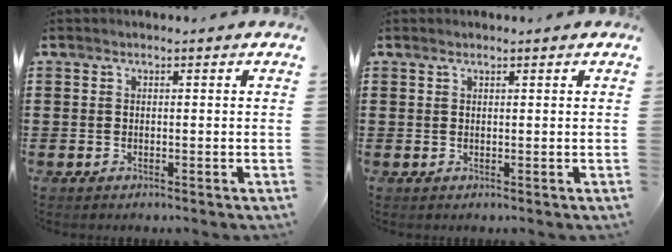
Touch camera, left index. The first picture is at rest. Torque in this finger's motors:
{"motor_torque": [-0.05, -0.01, 0.06, -0.01]}